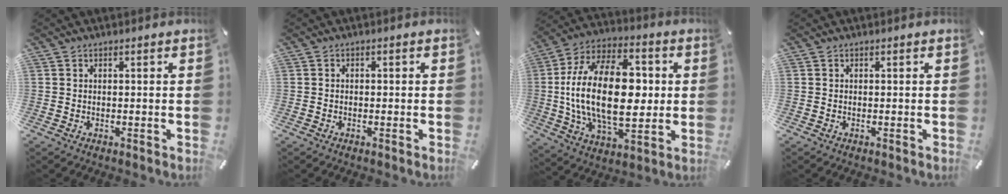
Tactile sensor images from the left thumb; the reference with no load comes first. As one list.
[{"total": 0.8, "force": [-0.5, 0.5, 0.4], "torque": [-0.008, 0.001, -0.011]}, {"total": 24.6, "force": [0.6, 14.5, 19.9], "torque": [-0.380, 0.000, 0.005]}, {"total": 0.0}]